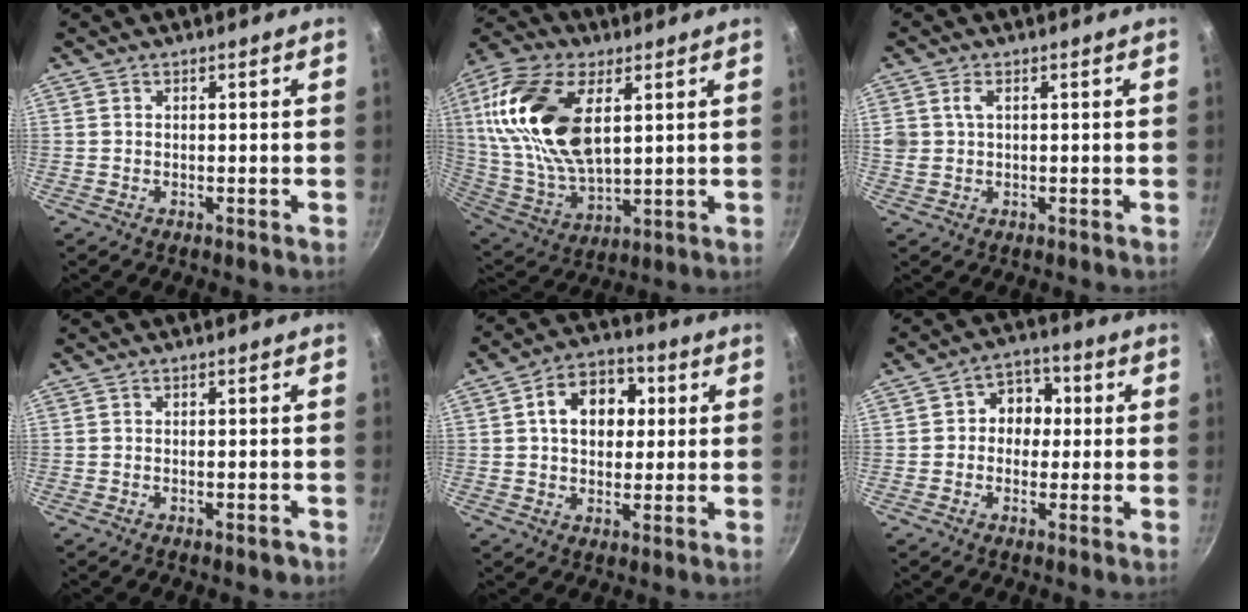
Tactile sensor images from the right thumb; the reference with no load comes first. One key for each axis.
{"total": 22.3, "fx": 6.5, "fy": 12.0, "fz": 17.5, "tx": -0.334, "ty": -0.018, "tz": 0.127}
{"total": 2.8, "fx": 0.8, "fy": 1.8, "fz": 2.0, "tx": -0.034, "ty": 0.001, "tz": 0.017}
{"total": 1.6, "fx": -1.0, "fy": 0.6, "fz": 1.1, "tx": -0.015, "ty": 0.011, "tz": -0.007}
{"total": 11.4, "fx": 2.2, "fy": 8.3, "fz": 7.5, "tx": -0.080, "ty": 0.016, "tz": 0.022}
{"total": 7.3, "fx": 0.3, "fy": 6.1, "fz": 3.9, "tx": -0.004, "ty": 0.018, "tz": -0.007}